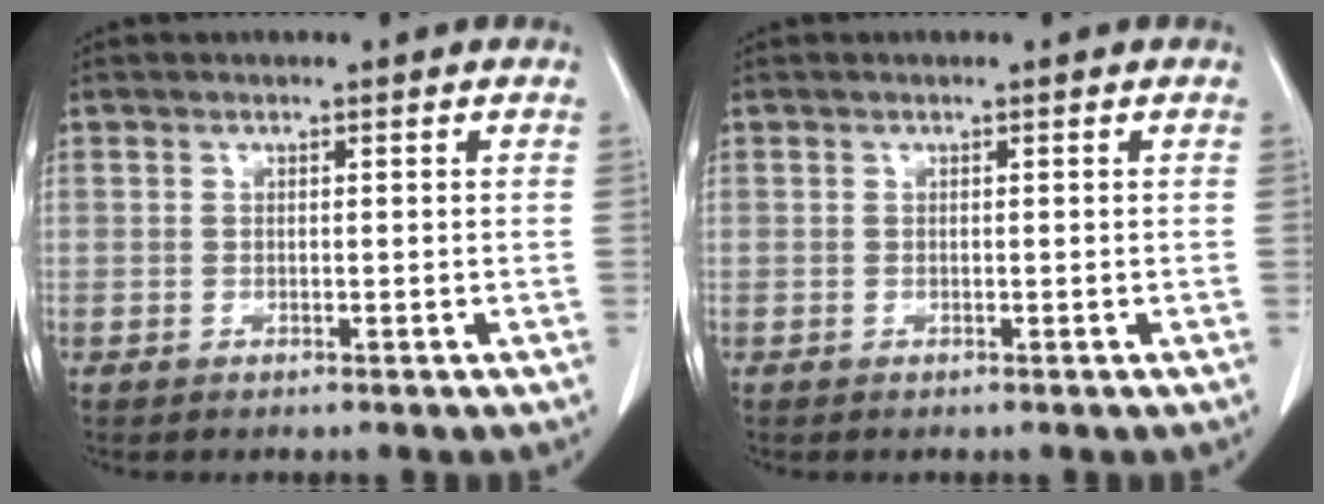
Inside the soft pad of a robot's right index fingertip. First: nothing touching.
{"total": 0.0}